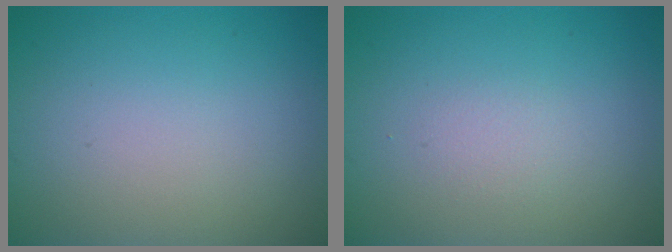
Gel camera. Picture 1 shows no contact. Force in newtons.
{"total": 0.9, "press": 0.9, "slide": 0.1}